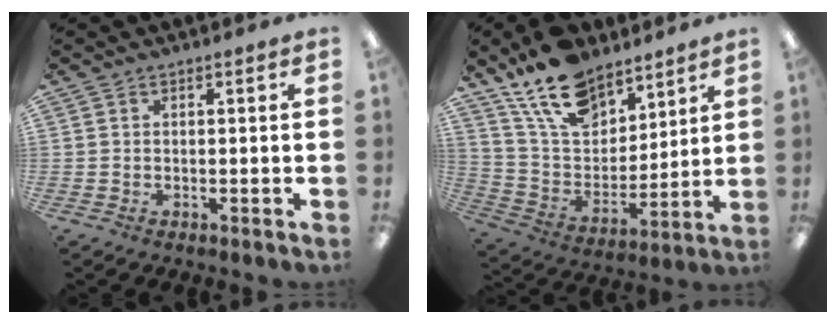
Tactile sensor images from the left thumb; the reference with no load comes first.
{"total": 17.7, "force": [12.8, 9.4, 7.8], "torque": [-0.159, -0.062, 0.238]}